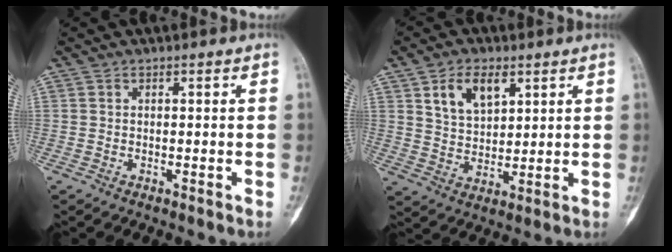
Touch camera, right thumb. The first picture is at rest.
{"total": 8.3, "force": [4.1, 4.9, 5.4], "torque": [-0.077, -0.021, 0.079]}